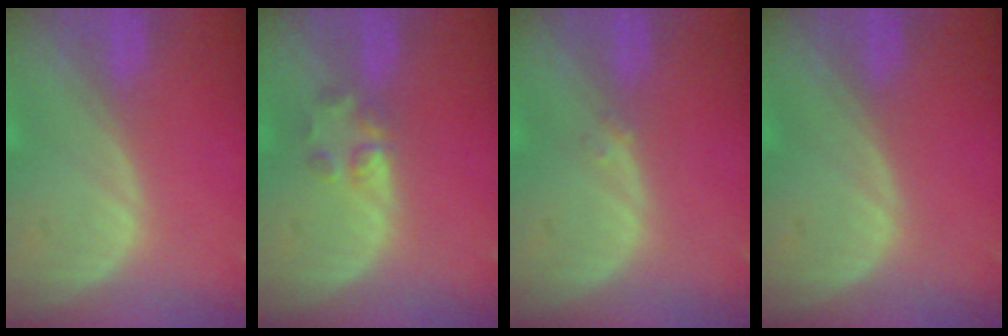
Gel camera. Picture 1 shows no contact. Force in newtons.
{"total": 2.6, "press": 2.4, "slide": 0.9}
{"total": 0.8, "press": 0.7, "slide": 0.4}
{"total": 0.0}